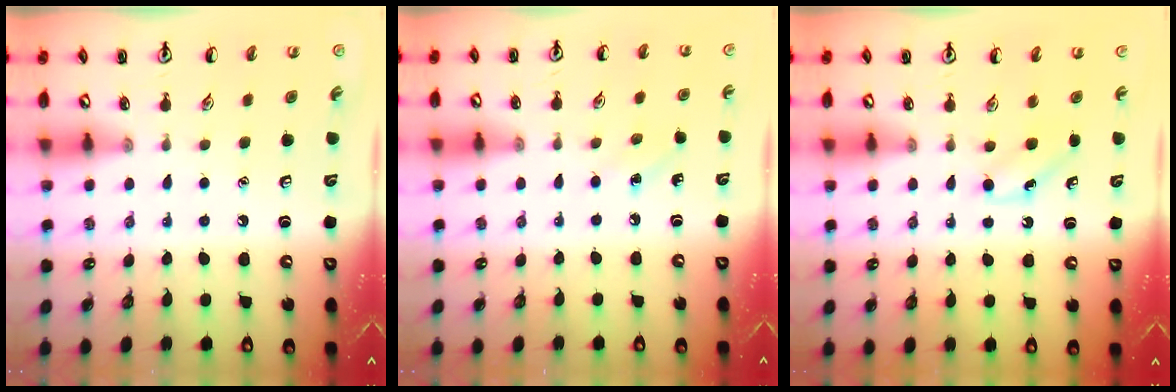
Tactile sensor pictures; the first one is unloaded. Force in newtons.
{"total": 6.3, "press": 5.9, "slide": 2.2}
{"total": 3.7, "press": 3.4, "slide": 1.5}